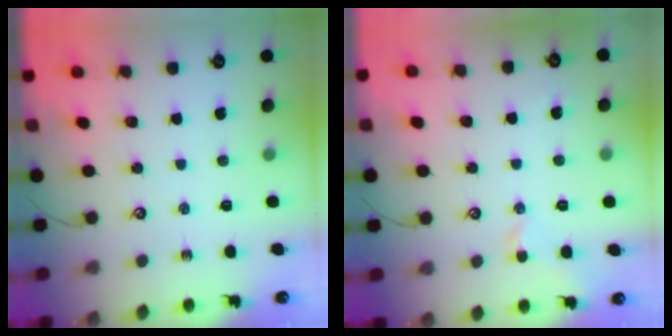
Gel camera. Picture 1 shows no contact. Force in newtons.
{"total": 0.7, "press": 0.7, "slide": 0.2}